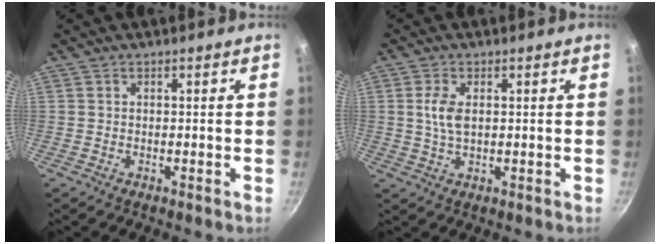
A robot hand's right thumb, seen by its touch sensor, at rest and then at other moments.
{"total": 4.5, "force": [0.8, 2.3, 3.8], "torque": [-0.078, -0.001, 0.015]}